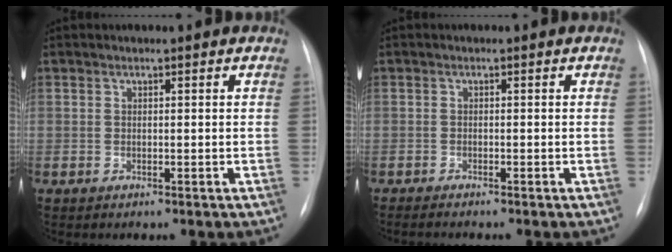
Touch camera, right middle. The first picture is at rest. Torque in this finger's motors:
{"motor_torque": [0.25, -0.68, 0.06, 0.00]}